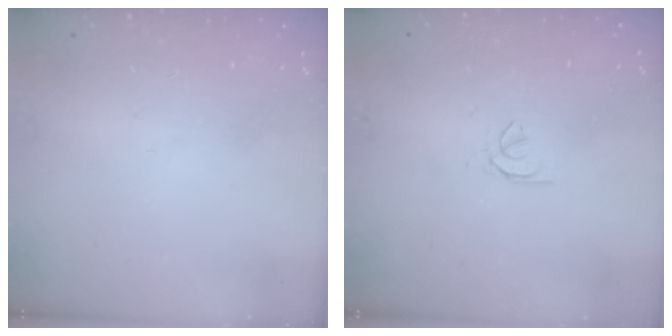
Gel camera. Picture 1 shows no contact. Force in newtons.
{"total": 0.5, "press": 0.4, "slide": 0.3}